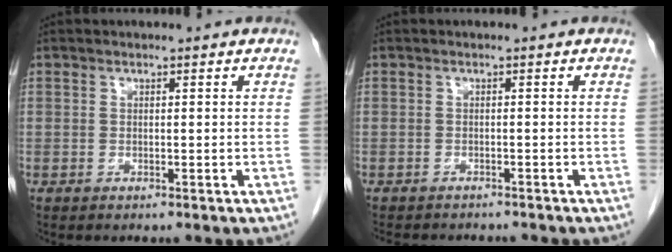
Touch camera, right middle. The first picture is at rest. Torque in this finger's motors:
{"motor_torque": [0.48, -0.42, 0.02, 0.00]}